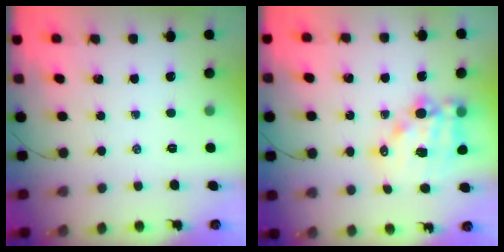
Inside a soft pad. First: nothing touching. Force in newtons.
{"total": 13.2, "press": 12.9, "slide": 3.1}